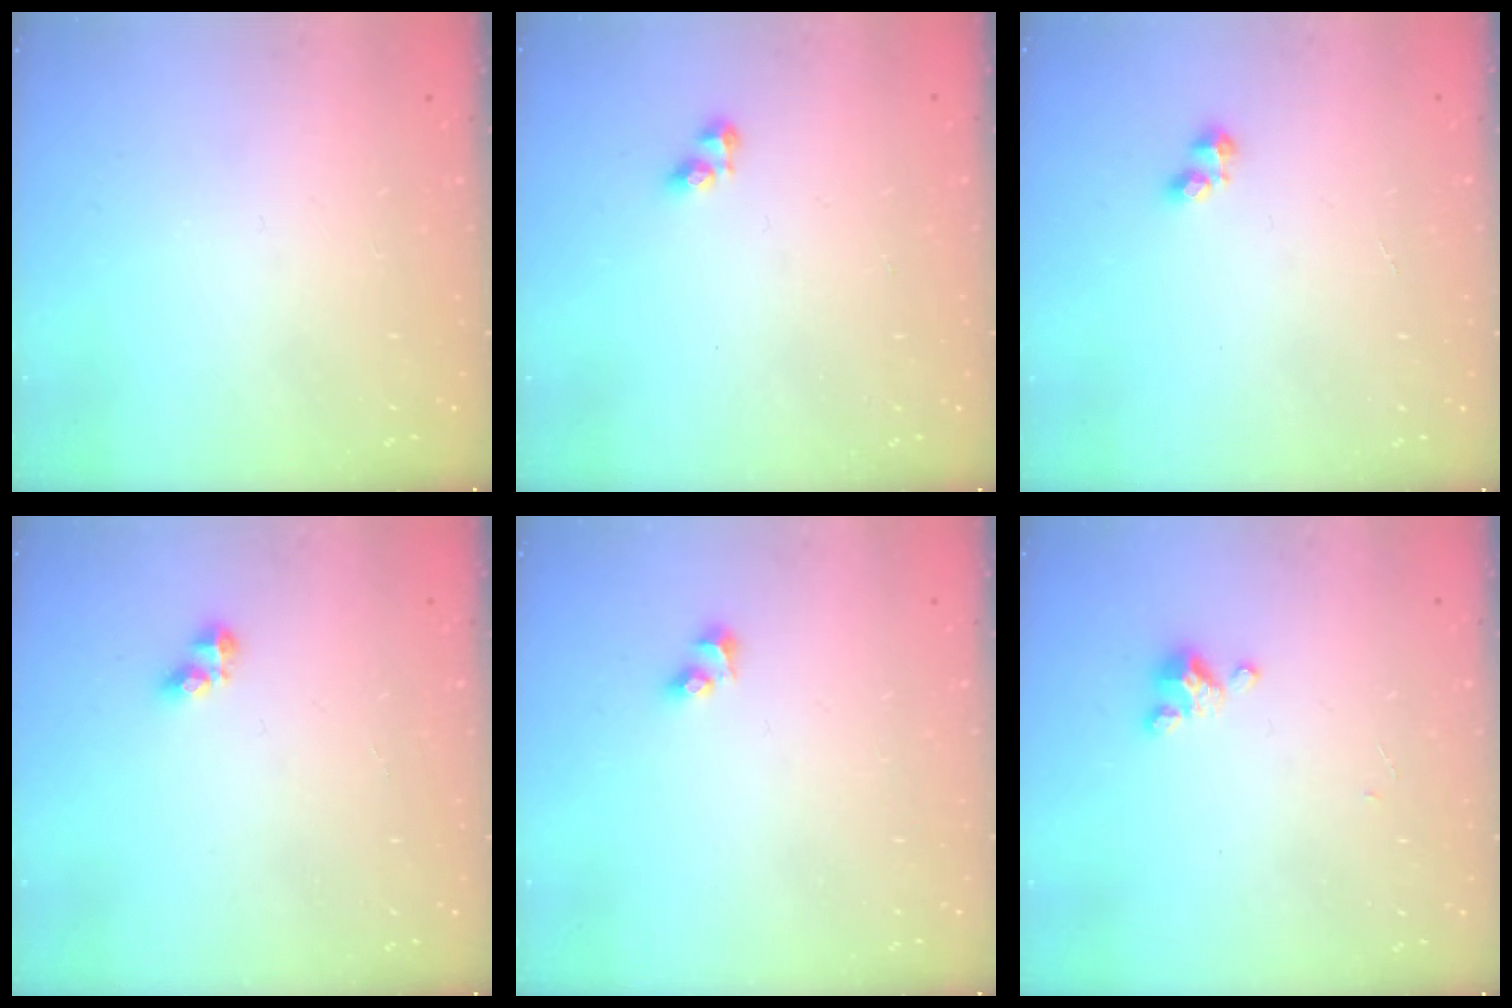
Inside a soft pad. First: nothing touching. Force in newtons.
{"total": 2.8, "press": 2.8, "slide": 0.4}
{"total": 2.4, "press": 2.3, "slide": 0.5}
{"total": 3.9, "press": 3.9, "slide": 0.5}
{"total": 2.8, "press": 2.5, "slide": 1.2}
{"total": 2.5, "press": 2.5, "slide": 0.3}